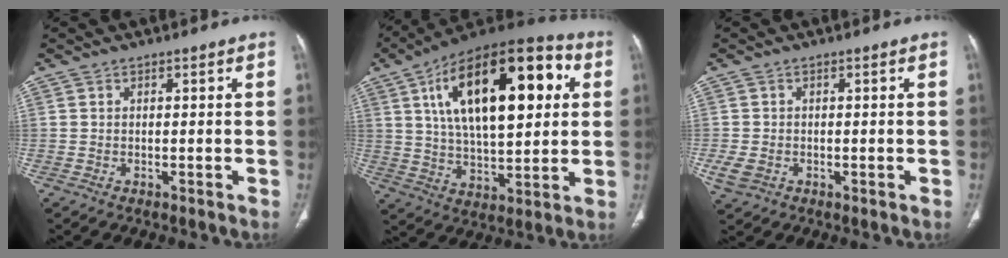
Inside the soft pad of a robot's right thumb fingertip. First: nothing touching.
{"total": 27.7, "force": [7.8, 12.6, 23.4], "torque": [-0.358, 0.010, 0.119]}
{"total": 3.3, "force": [-0.8, 2.6, 1.9], "torque": [-0.043, 0.000, -0.010]}